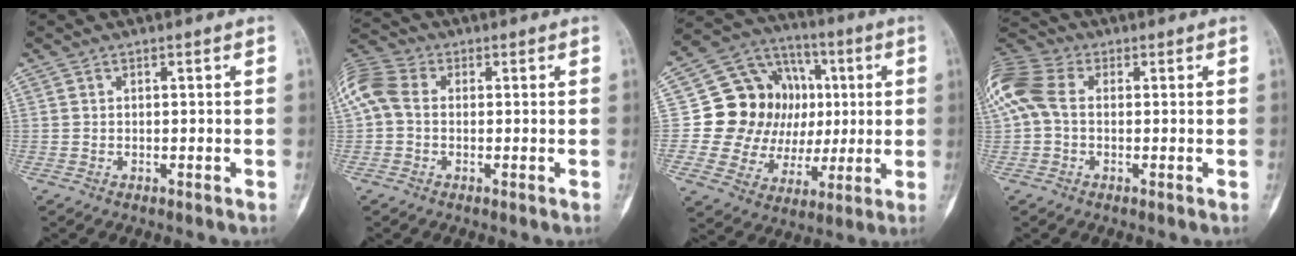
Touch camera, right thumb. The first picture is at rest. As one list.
[{"total": 8.7, "force": [0.5, 6.3, 5.9], "torque": [-0.134, 0.028, 0.001]}, {"total": 19.1, "force": [1.7, 16.2, 10.0], "torque": [-0.109, 0.028, 0.046]}, {"total": 11.5, "force": [1.0, 8.0, 8.2], "torque": [-0.196, 0.030, 0.012]}]